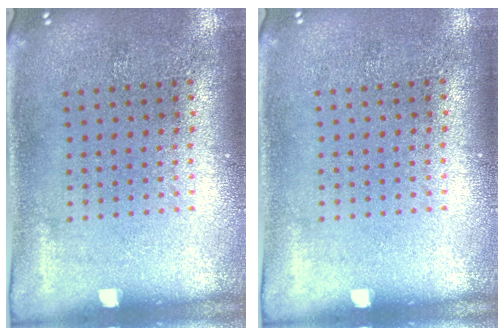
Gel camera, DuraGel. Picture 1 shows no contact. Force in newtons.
{"total": 0.0}